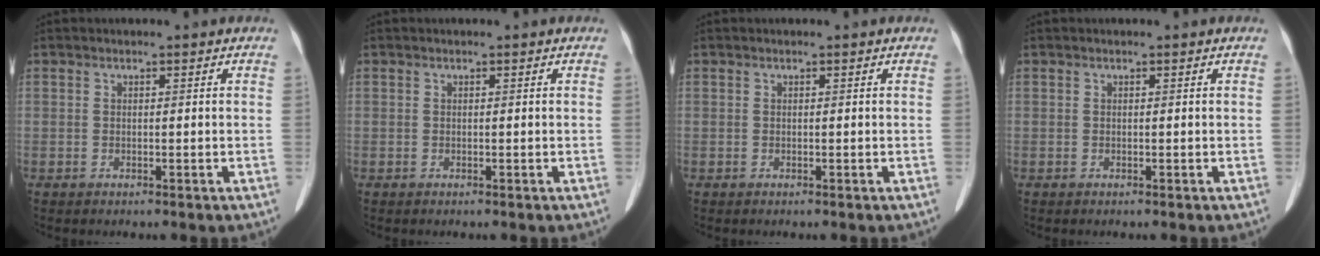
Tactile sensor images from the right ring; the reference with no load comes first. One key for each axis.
{"total": 0.0}
{"total": 0.0}
{"total": 0.0}